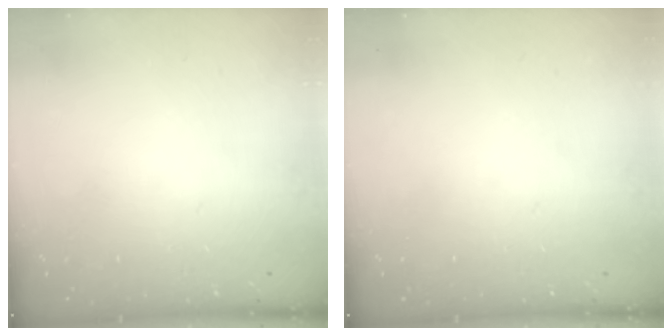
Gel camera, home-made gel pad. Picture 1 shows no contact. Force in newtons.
{"total": 0.0}